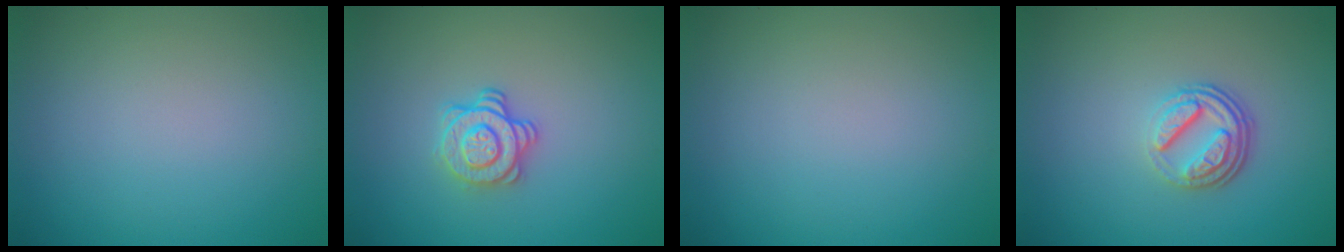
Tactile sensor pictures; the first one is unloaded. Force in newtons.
{"total": 2.9, "press": 2.5, "slide": 1.3}
{"total": 0.0}
{"total": 3.8, "press": 2.7, "slide": 2.7}